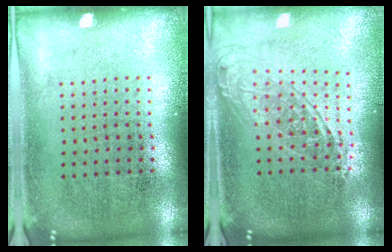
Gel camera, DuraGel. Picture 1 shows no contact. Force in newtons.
{"total": 1.6, "press": 1.3, "slide": 0.9}